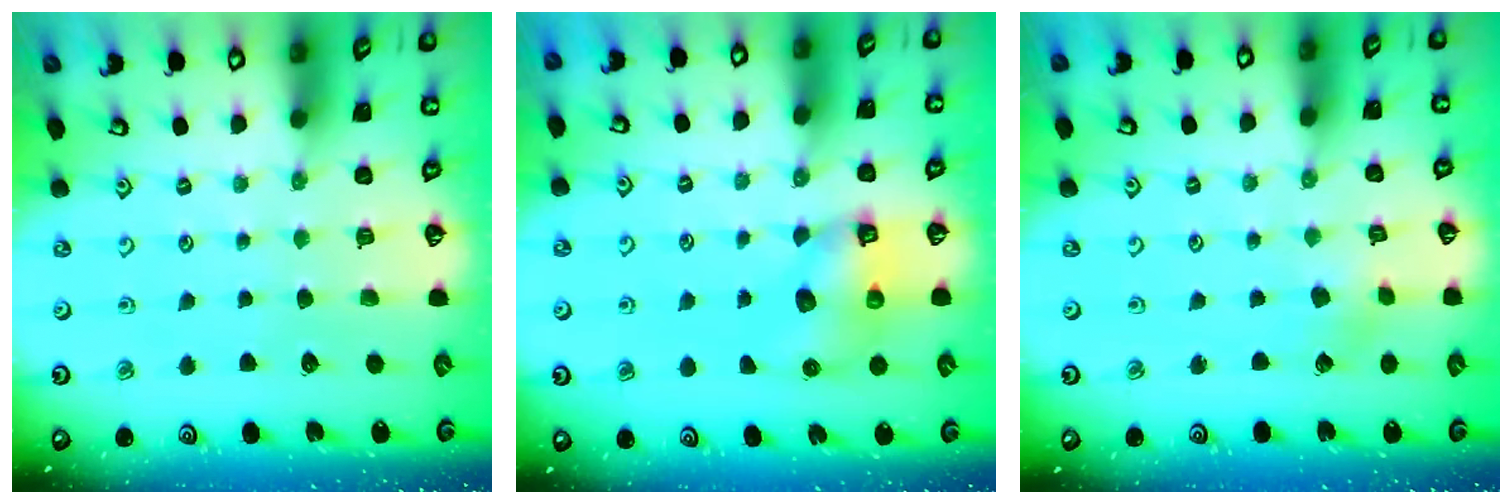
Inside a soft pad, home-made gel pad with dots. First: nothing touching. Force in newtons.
{"total": 7.0, "press": 7.0, "slide": 0.1}
{"total": 1.9, "press": 1.9, "slide": 0.2}